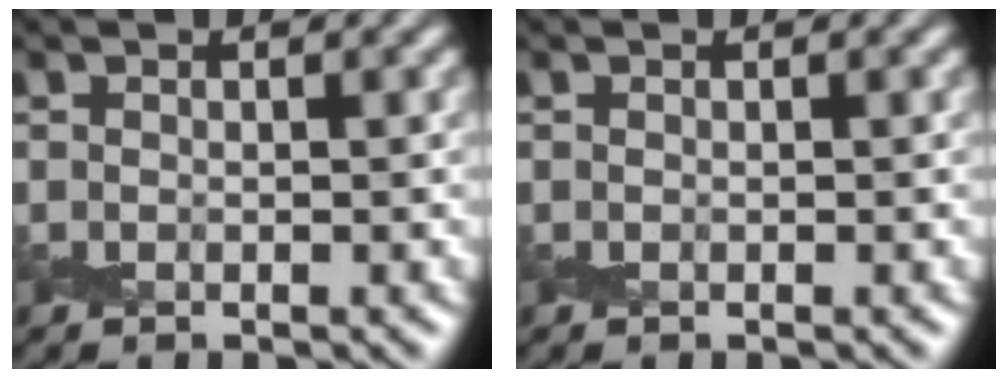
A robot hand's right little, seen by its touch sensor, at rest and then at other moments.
{"total": 0.0}